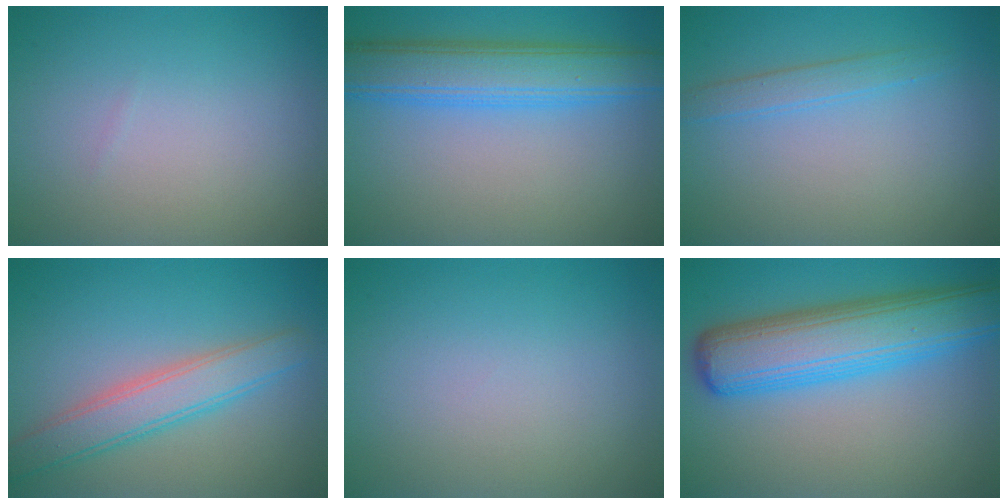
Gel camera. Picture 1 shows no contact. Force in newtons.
{"total": 6.5, "press": 6.5, "slide": 0.1}
{"total": 1.7, "press": 1.7, "slide": 0.0}
{"total": 4.3, "press": 4.3, "slide": 0.1}
{"total": 0.0}
{"total": 8.9, "press": 8.9, "slide": 0.2}